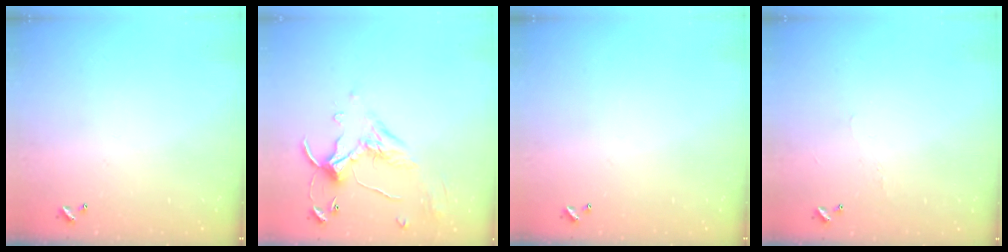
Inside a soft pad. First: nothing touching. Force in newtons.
{"total": 1.1, "press": 0.5, "slide": 1.0}
{"total": 0.0}
{"total": 0.9, "press": 0.7, "slide": 0.6}